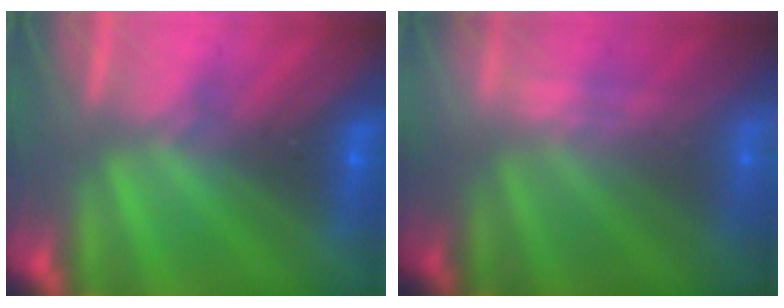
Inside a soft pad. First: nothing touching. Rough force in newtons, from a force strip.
{"total": 2.0}